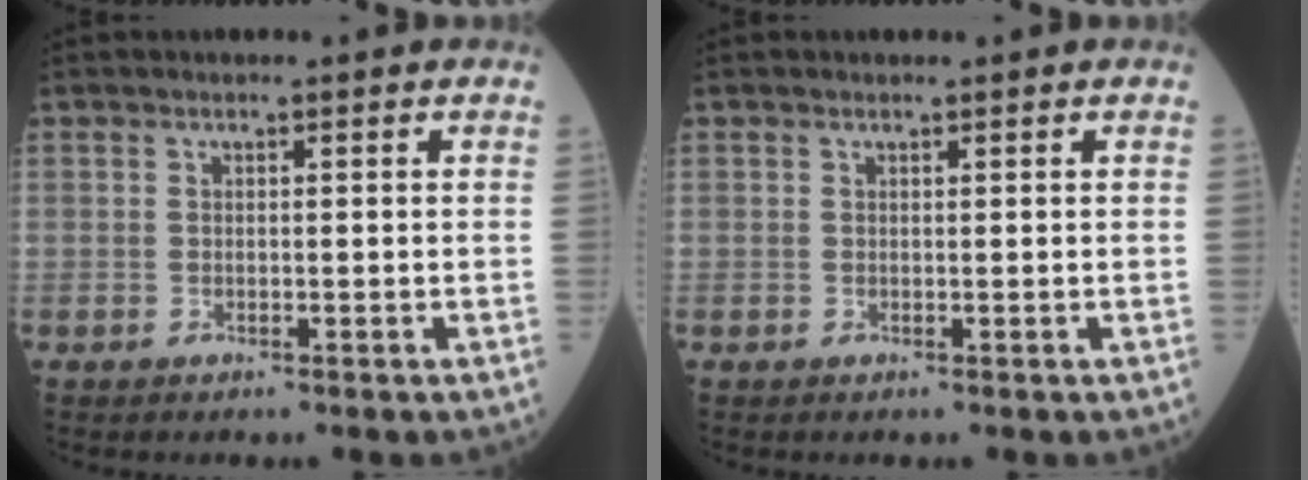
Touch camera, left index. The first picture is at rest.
{"total": 0.0}